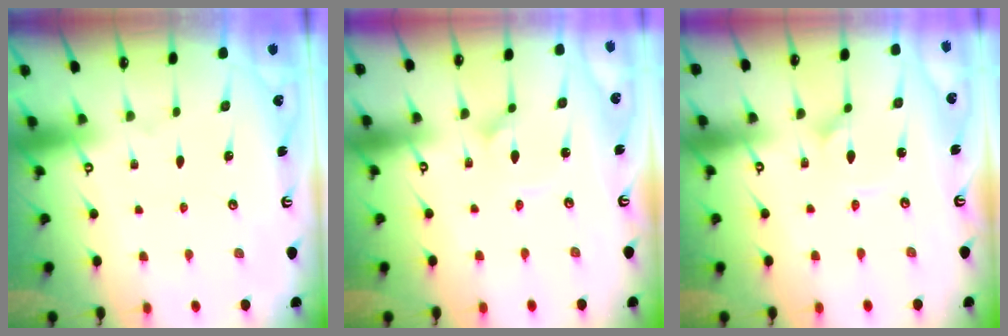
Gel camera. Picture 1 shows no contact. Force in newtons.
{"total": 2.4, "press": 2.4, "slide": 0.1}
{"total": 2.0, "press": 2.0, "slide": 0.0}